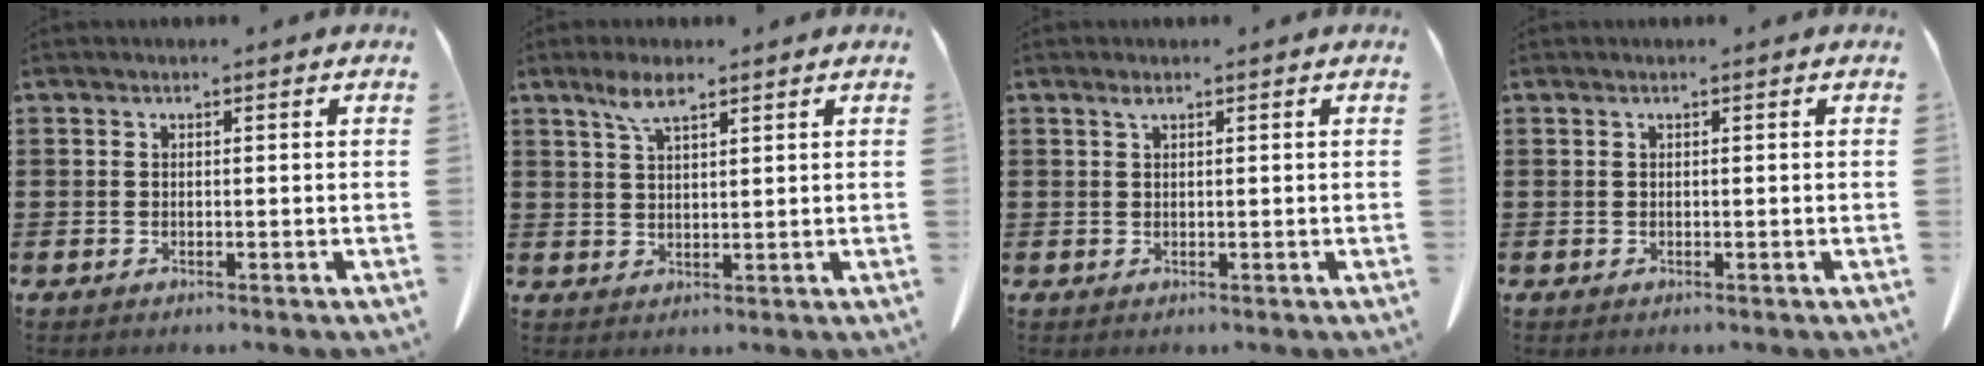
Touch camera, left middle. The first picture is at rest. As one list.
[{"total": 4.5, "force": [2.8, 1.4, 3.2], "torque": [-0.070, 0.003, 0.052]}, {"total": 0.7, "force": [0.5, 0.3, 0.4], "torque": [-0.011, -0.001, 0.010]}, {"total": 0.0}]